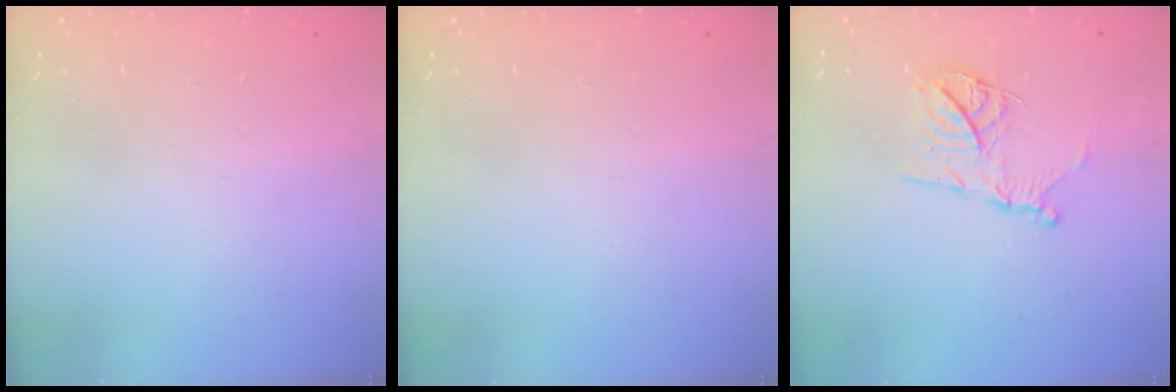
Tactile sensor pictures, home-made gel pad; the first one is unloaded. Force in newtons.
{"total": 0.0}
{"total": 12.7, "press": 12.6, "slide": 1.4}